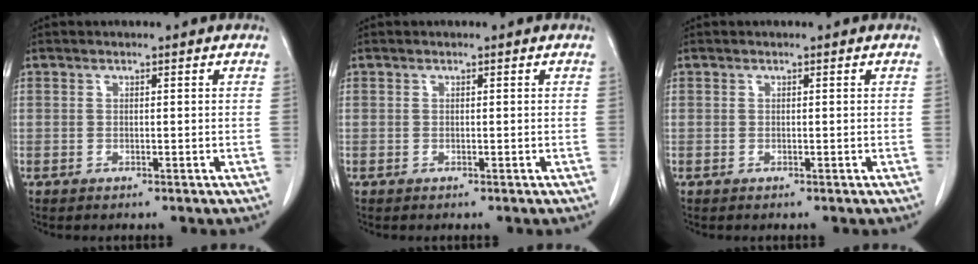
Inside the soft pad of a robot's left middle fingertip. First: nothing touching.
{"total": 0.0}
{"total": 0.0}